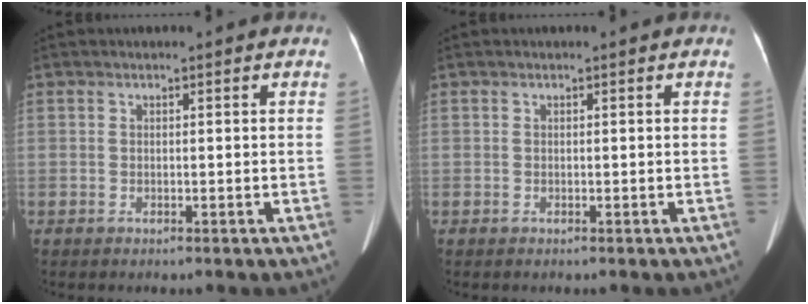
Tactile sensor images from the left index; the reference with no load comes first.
{"total": 0.0}